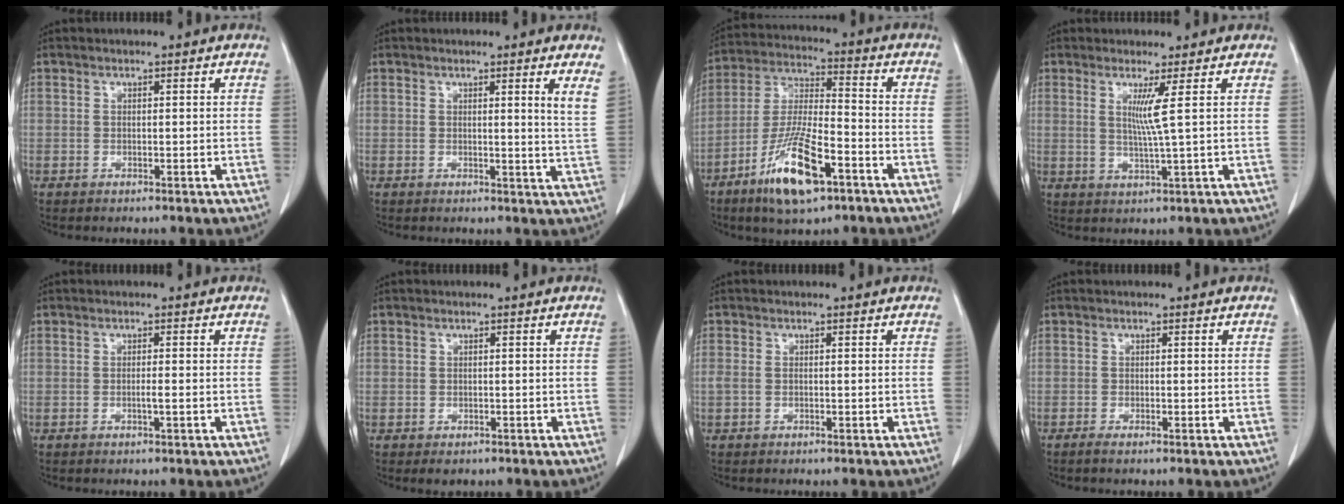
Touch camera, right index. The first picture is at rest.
{"total": 3.1, "force": [1.9, -0.8, 2.2], "torque": [-0.037, -0.019, 0.017]}
{"total": 13.5, "force": [-7.2, 3.1, 11.0], "torque": [-0.225, -0.016, -0.127]}
{"total": 3.8, "force": [1.2, -1.5, 3.3], "torque": [-0.068, -0.013, 0.026]}
{"total": 1.1, "force": [-0.3, -0.2, 1.0], "torque": [-0.021, -0.002, -0.006]}
{"total": 1.4, "force": [-0.8, 1.1, 0.4], "torque": [-0.006, 0.001, -0.004]}
{"total": 1.0, "force": [0.0, 0.6, 0.8], "torque": [-0.028, 0.007, 0.001]}
{"total": 1.0, "force": [-0.7, -0.1, 0.6], "torque": [-0.013, -0.002, -0.013]}